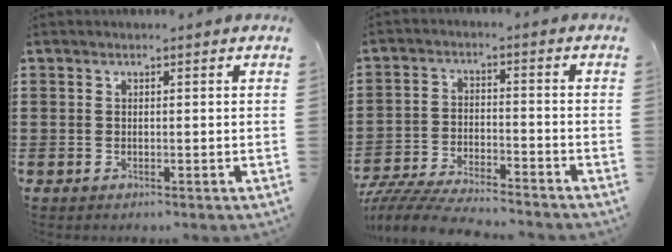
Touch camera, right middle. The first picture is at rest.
{"total": 6.2, "force": [-6.0, 0.5, 1.5], "torque": [-0.040, -0.001, -0.121]}